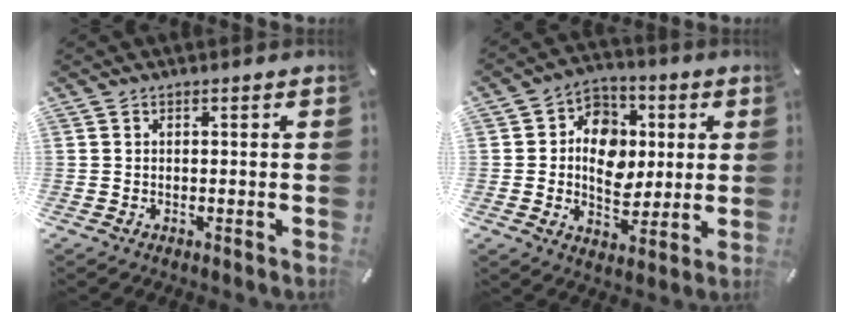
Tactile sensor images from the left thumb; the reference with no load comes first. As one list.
[{"total": 11.1, "force": [0.2, 9.3, 6.1], "torque": [-0.087, 0.013, 0.009]}]